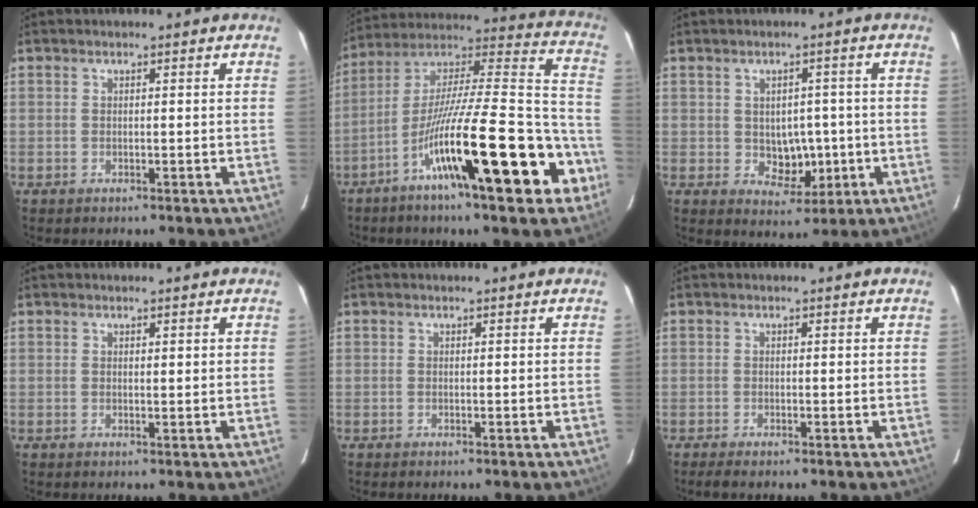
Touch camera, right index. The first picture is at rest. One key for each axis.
{"total": 25.3, "fx": -11.6, "fy": 3.3, "fz": 22.3, "tx": -0.319, "ty": -0.003, "tz": -0.185}
{"total": 5.4, "fx": -0.4, "fy": 3.9, "fz": 3.7, "tx": -0.043, "ty": 0.005, "tz": 0.007}
{"total": 0.6, "fx": 0.4, "fy": 0.1, "fz": 0.5, "tx": -0.008, "ty": 0.000, "tz": 0.006}
{"total": 0.0}
{"total": 1.2, "fx": -1.0, "fy": -0.1, "fz": 0.7, "tx": -0.016, "ty": -0.004, "tz": -0.019}